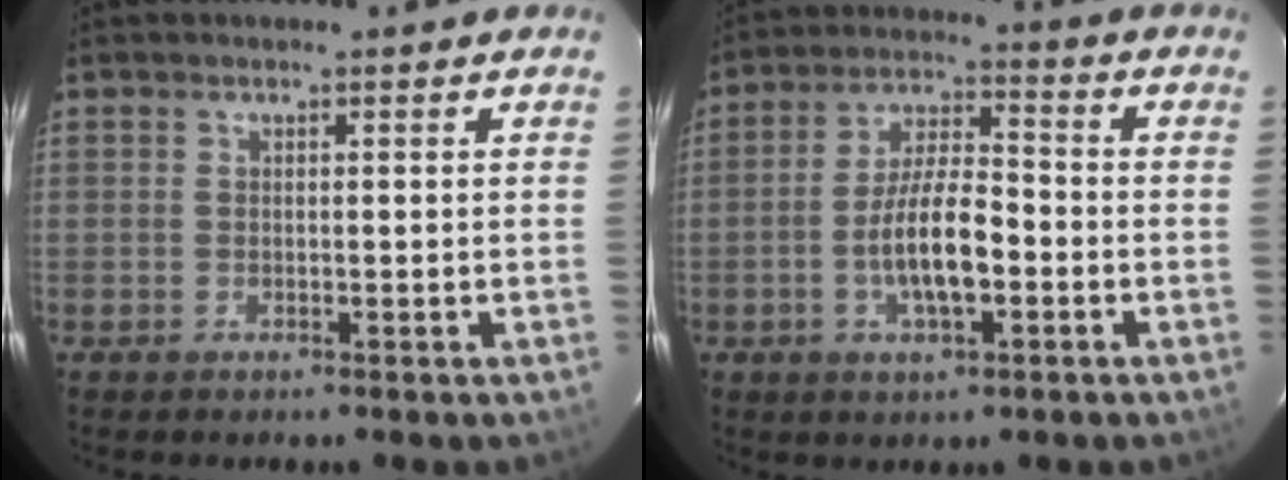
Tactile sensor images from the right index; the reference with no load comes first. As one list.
[{"total": 9.9, "force": [-3.0, 3.2, 8.9], "torque": [-0.173, 0.003, -0.052]}]